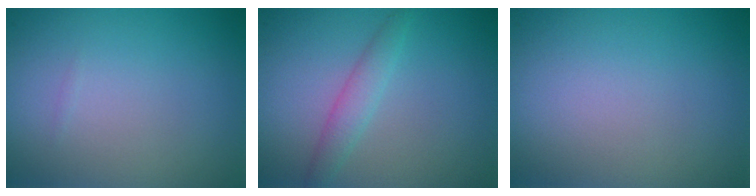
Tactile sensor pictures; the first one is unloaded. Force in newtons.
{"total": 1.9, "press": 1.9, "slide": 0.1}
{"total": 0.0}